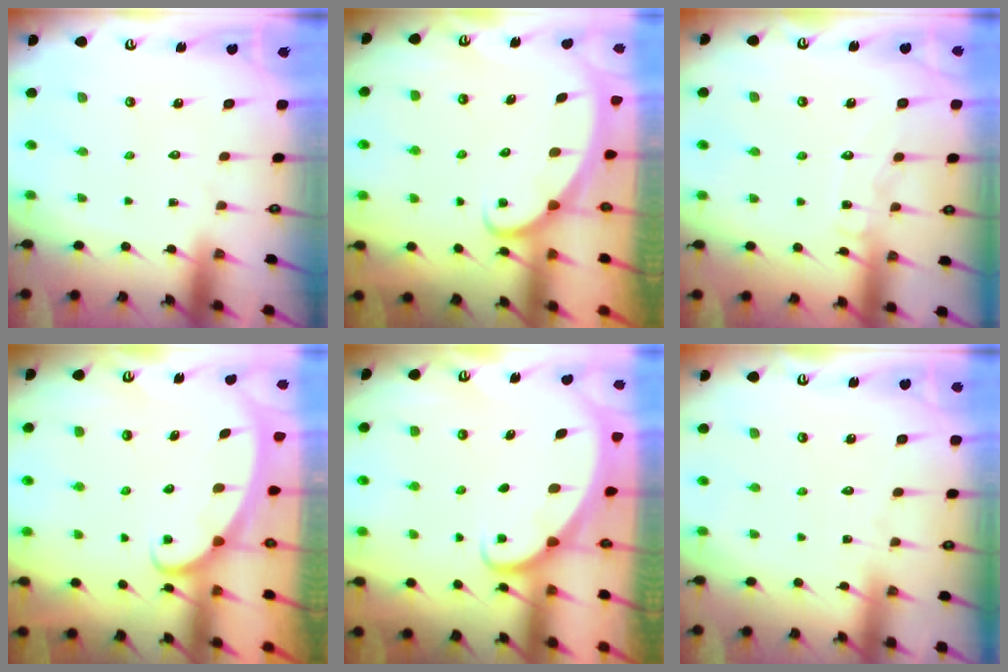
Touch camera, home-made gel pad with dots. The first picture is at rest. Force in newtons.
{"total": 2.2, "press": 2.2, "slide": 0.1}
{"total": 7.4, "press": 7.4, "slide": 0.6}
{"total": 2.6, "press": 2.6, "slide": 0.3}
{"total": 1.9, "press": 1.9, "slide": 0.1}
{"total": 2.8, "press": 2.8, "slide": 0.3}